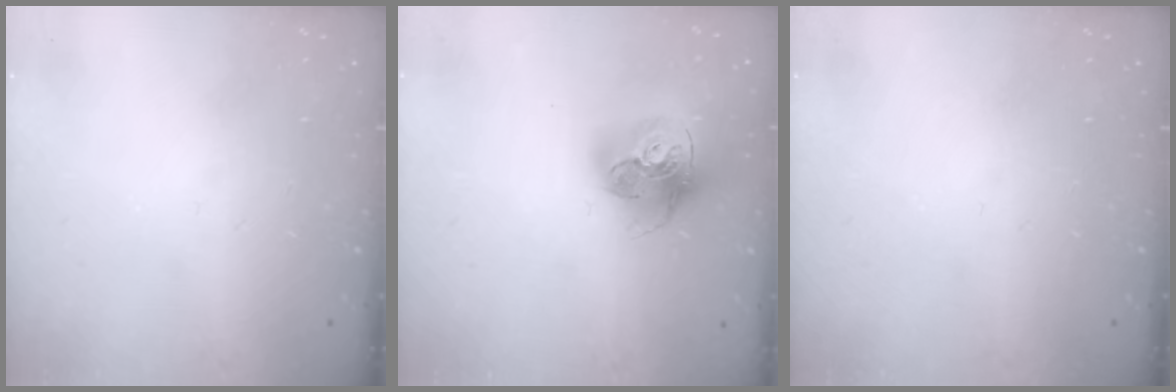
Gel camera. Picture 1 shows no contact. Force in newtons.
{"total": 16.7, "press": 16.6, "slide": 1.9}
{"total": 0.0}